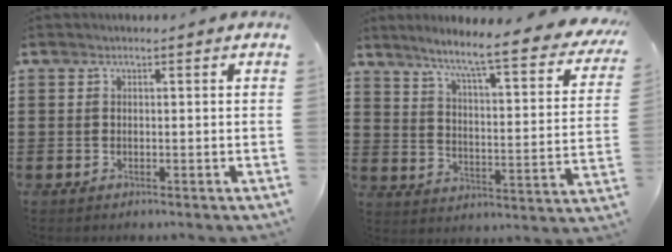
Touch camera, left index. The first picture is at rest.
{"total": 7.2, "force": [5.8, -0.7, 4.3], "torque": [-0.099, -0.055, 0.083]}